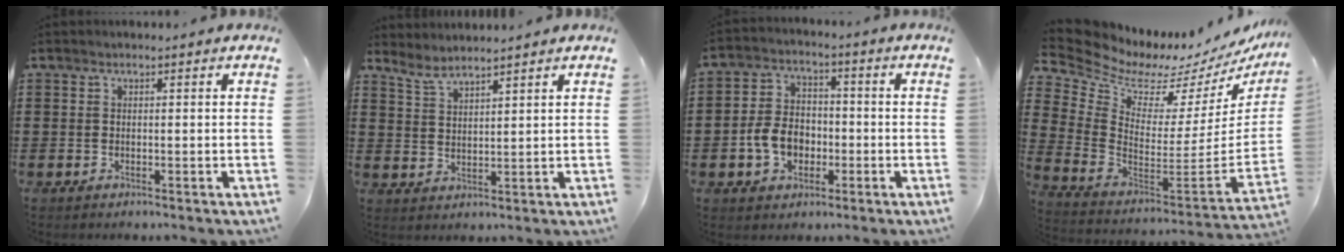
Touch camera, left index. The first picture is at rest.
{"total": 3.4, "force": [3.3, 0.2, 0.7], "torque": [-0.024, -0.010, 0.062]}
{"total": 6.9, "force": [-2.0, 5.2, 4.2], "torque": [-0.092, 0.004, -0.043]}
{"total": 4.9, "force": [4.2, 2.4, 0.9], "torque": [-0.052, -0.058, 0.069]}